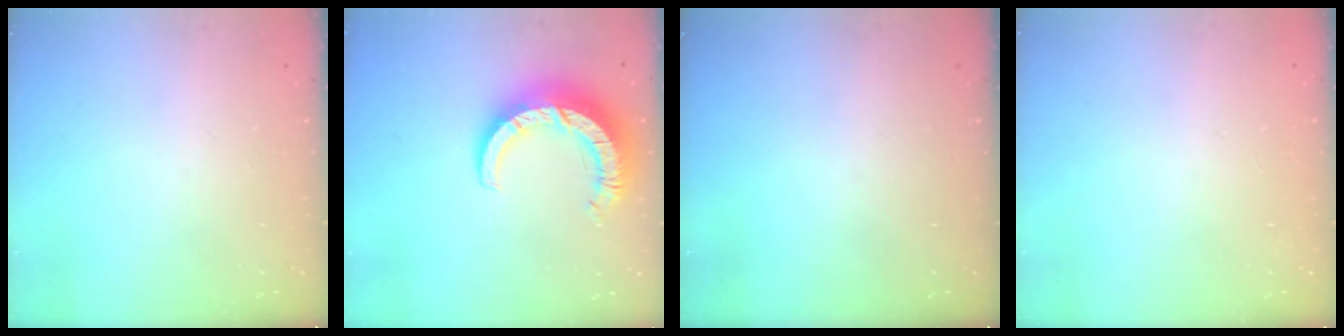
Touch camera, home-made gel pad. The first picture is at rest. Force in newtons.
{"total": 11.2, "press": 11.2, "slide": 1.1}
{"total": 0.0}
{"total": 2.5, "press": 2.5, "slide": 0.2}